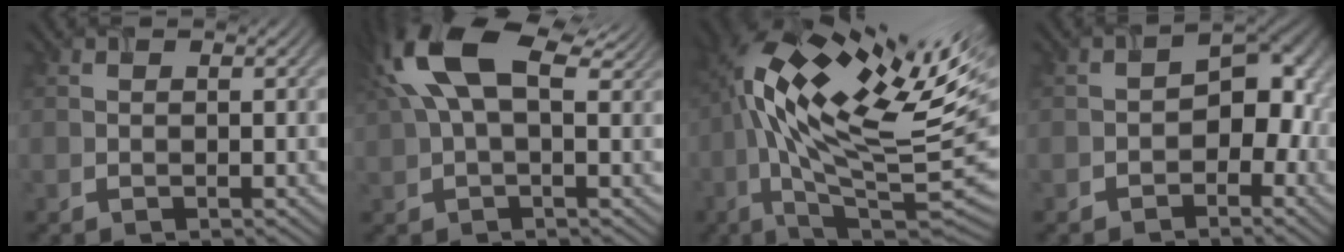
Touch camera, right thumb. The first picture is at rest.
{"total": 13.4, "force": [5.1, 6.3, 10.7], "torque": [-0.242, 0.021, 0.092]}
{"total": 18.9, "force": [2.8, 6.5, 17.5], "torque": [-0.302, 0.008, 0.057]}
{"total": 6.0, "force": [-2.0, 4.1, 3.9], "torque": [-0.028, 0.008, -0.037]}